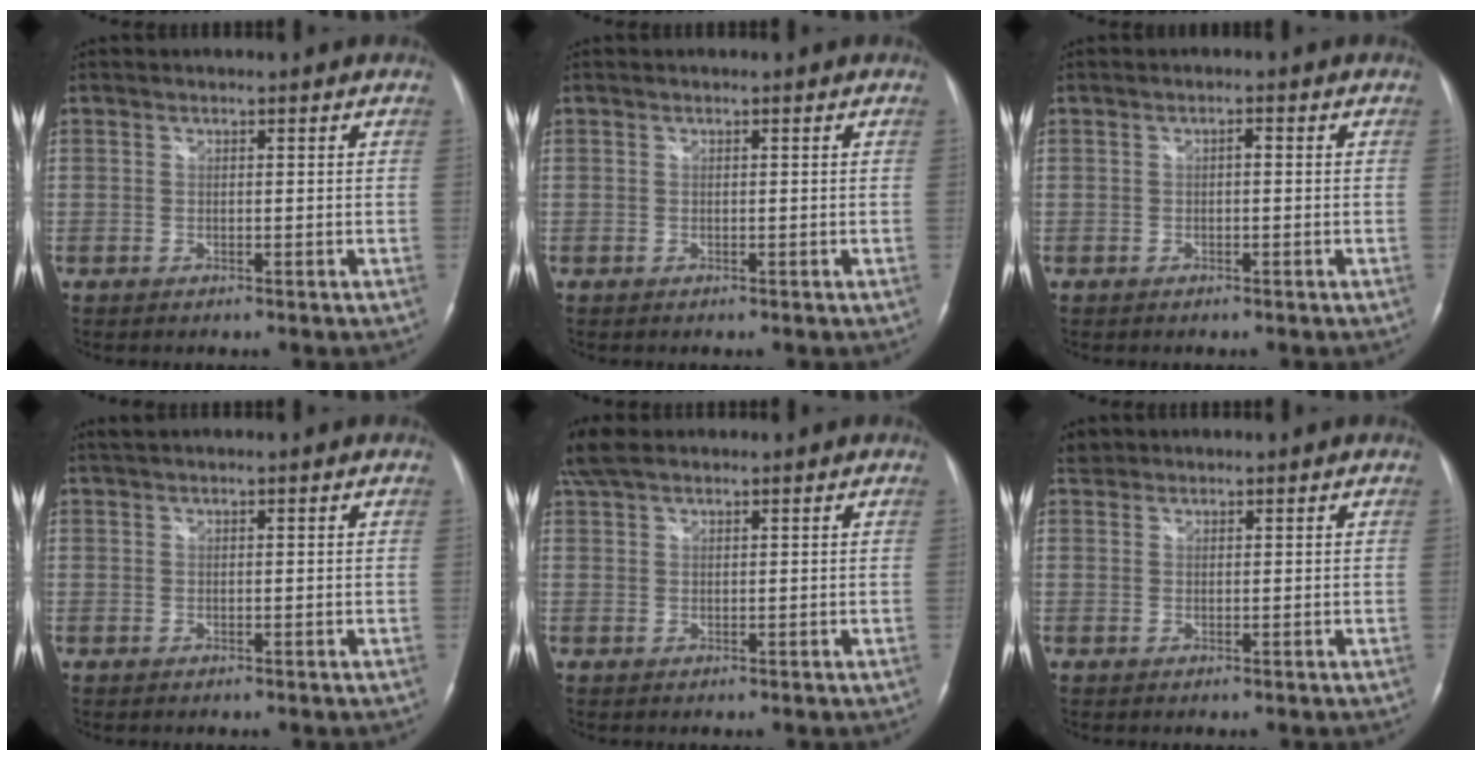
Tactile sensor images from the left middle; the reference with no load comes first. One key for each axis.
{"total": 0.0}
{"total": 0.8, "fx": 0.1, "fy": 0.2, "fz": 0.8, "tx": -0.012, "ty": 0.002, "tz": 0.000}
{"total": 1.4, "fx": 1.1, "fy": -0.1, "fz": 0.8, "tx": -0.018, "ty": 0.018, "tz": 0.024}
{"total": 4.5, "fx": 3.6, "fy": 1.4, "fz": 2.2, "tx": -0.055, "ty": 0.024, "tz": 0.074}
{"total": 1.6, "fx": 1.4, "fy": 0.8, "fz": -0.1, "tx": 0.001, "ty": 0.011, "tz": 0.024}